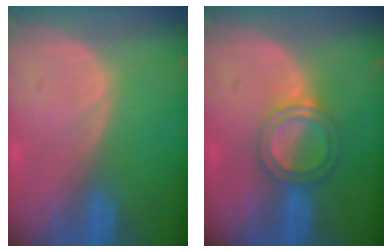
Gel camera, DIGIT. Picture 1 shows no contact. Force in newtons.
{"total": 5.1, "press": 4.6, "slide": 2.1}